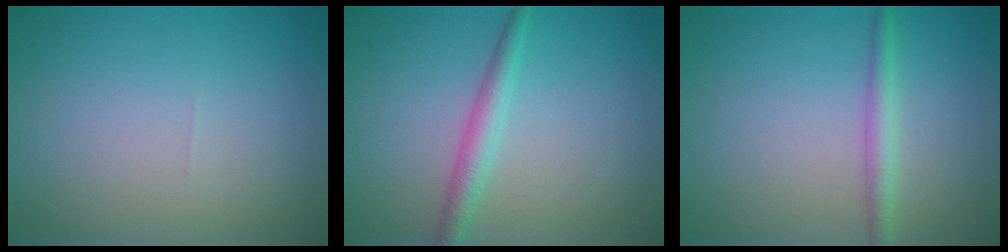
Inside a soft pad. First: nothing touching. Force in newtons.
{"total": 2.3, "press": 2.3, "slide": 0.0}
{"total": 2.0, "press": 2.0, "slide": 0.1}